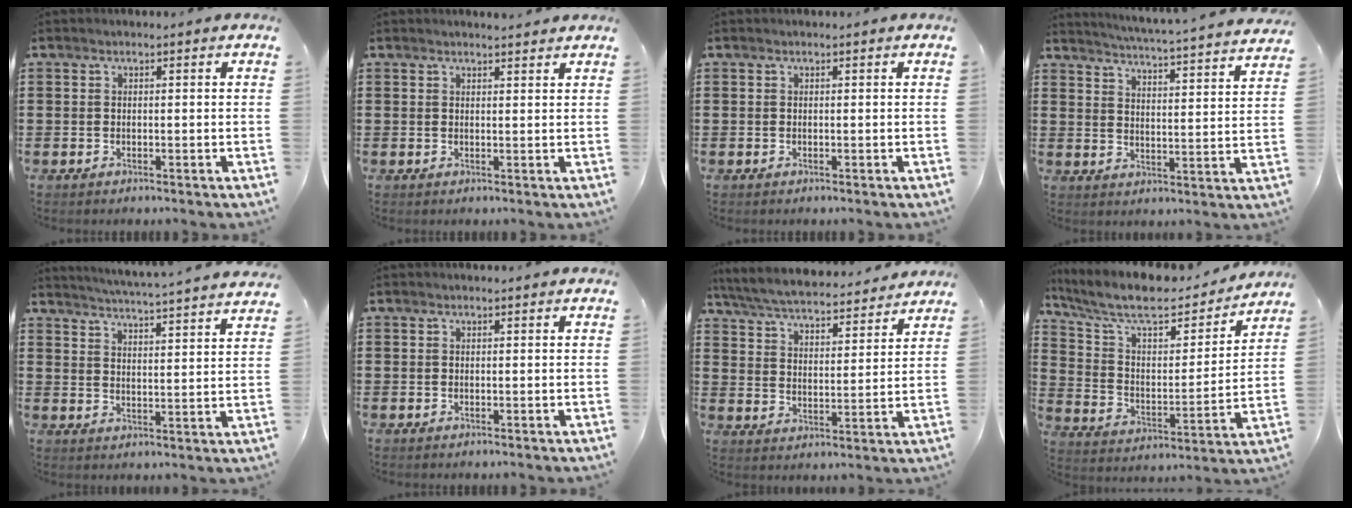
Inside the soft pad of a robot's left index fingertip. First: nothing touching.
{"total": 1.5, "force": [1.5, 0.1, 0.2], "torque": [-0.008, 0.002, 0.029]}
{"total": 0.0}
{"total": 4.1, "force": [3.9, -0.9, 1.0], "torque": [-0.032, -0.043, 0.058]}
{"total": 4.4, "force": [4.2, -1.0, 0.8], "torque": [-0.036, -0.036, 0.068]}
{"total": 0.0}
{"total": 5.7, "force": [5.5, 0.2, 1.4], "torque": [-0.054, -0.036, 0.093]}
{"total": 10.2, "force": [8.7, 2.1, 4.8], "torque": [-0.130, -0.048, 0.150]}